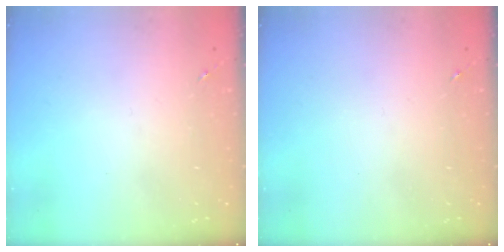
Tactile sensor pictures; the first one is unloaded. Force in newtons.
{"total": 0.0}